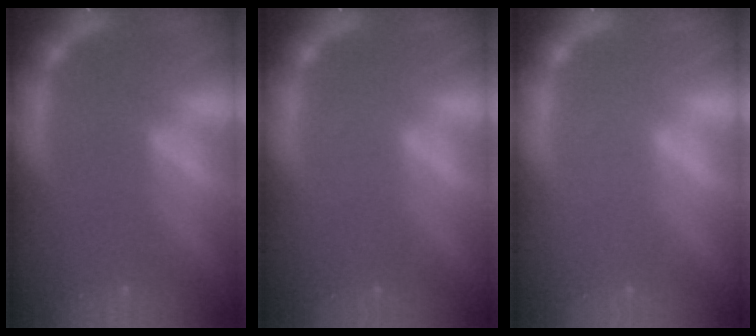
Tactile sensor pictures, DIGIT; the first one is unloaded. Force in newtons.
{"total": 0.0}
{"total": 0.0}